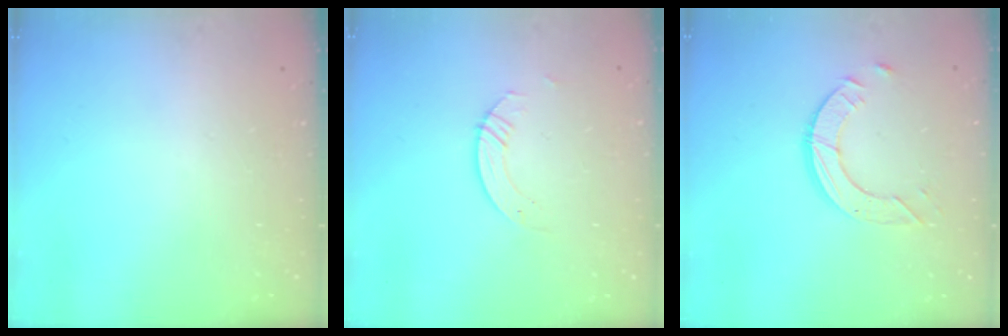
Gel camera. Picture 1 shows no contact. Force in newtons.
{"total": 2.2, "press": 2.2, "slide": 0.2}
{"total": 6.9, "press": 6.9, "slide": 0.6}